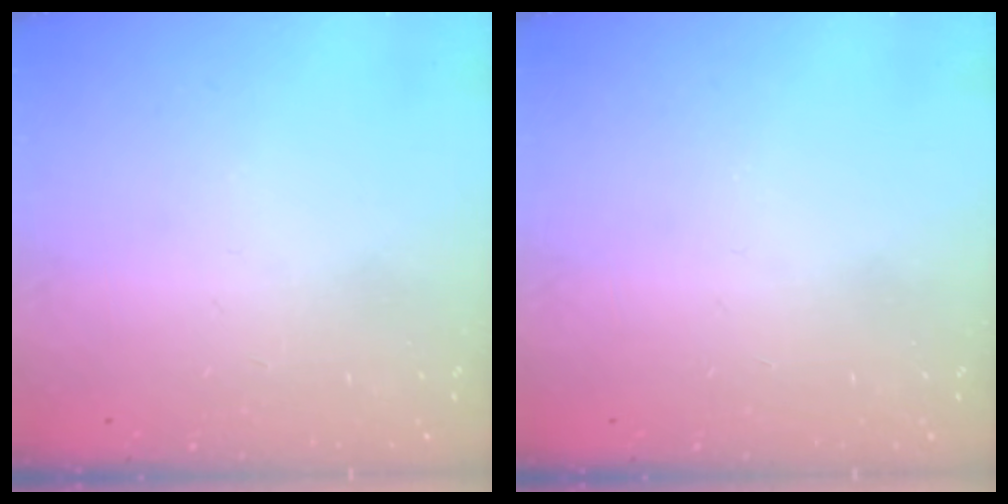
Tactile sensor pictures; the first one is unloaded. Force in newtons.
{"total": 0.0}